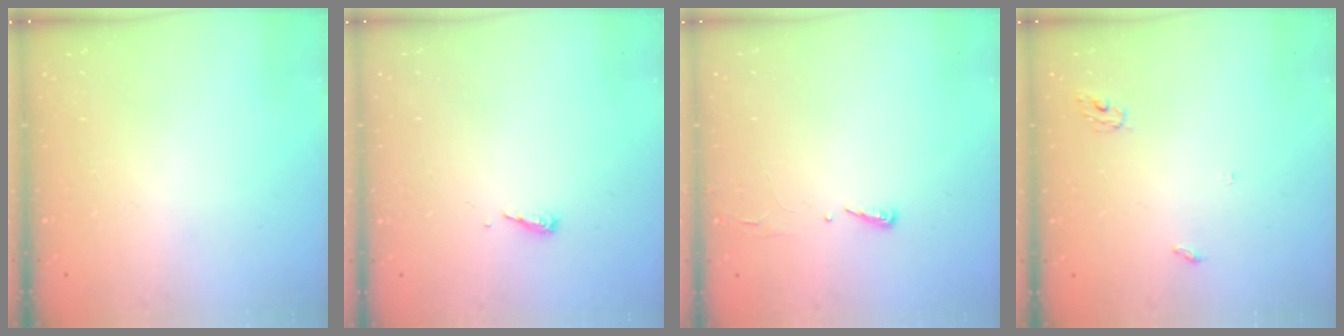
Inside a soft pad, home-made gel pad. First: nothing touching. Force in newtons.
{"total": 4.7, "press": 4.6, "slide": 0.4}
{"total": 2.9, "press": 2.9, "slide": 0.4}
{"total": 2.8, "press": 2.8, "slide": 0.2}